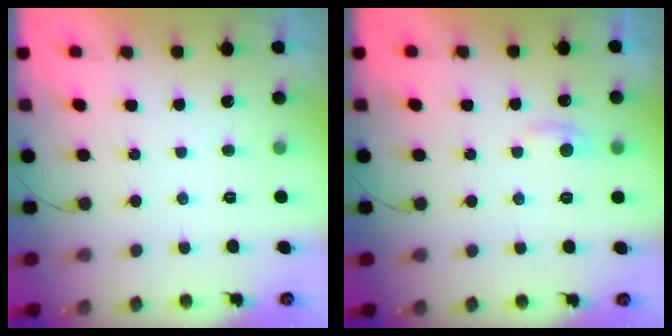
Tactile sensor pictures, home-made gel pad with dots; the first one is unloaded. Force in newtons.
{"total": 6.0, "press": 6.0, "slide": 0.6}